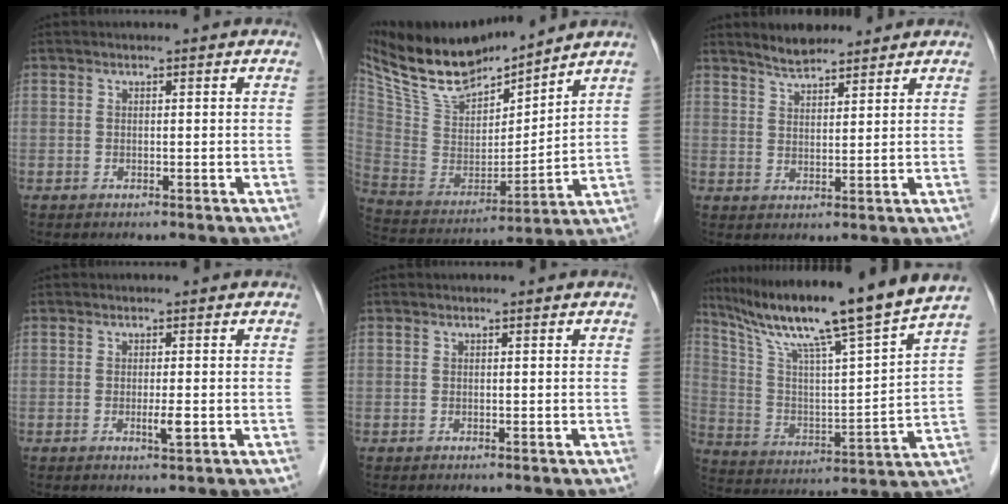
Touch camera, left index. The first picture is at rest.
{"total": 16.6, "force": [14.9, 3.2, 6.7], "torque": [-0.136, -0.003, 0.289]}
{"total": 5.0, "force": [4.6, 1.3, 1.7], "torque": [-0.038, 0.012, 0.083]}
{"total": 1.6, "force": [-0.4, 0.1, 1.6], "torque": [-0.028, -0.005, -0.005]}
{"total": 0.0}
{"total": 20.9, "force": [16.9, -1.6, 12.2], "torque": [-0.203, -0.014, 0.270]}